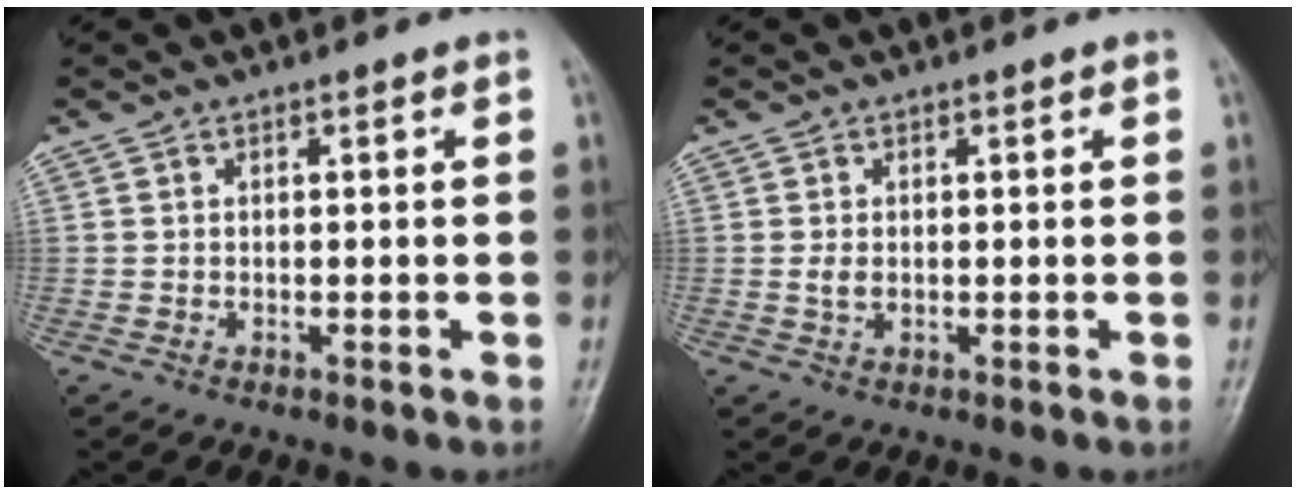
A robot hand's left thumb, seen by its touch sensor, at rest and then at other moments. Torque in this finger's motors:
{"motor_torque": [-0.26, 0.09, 0.36, 0.03, -0.01]}